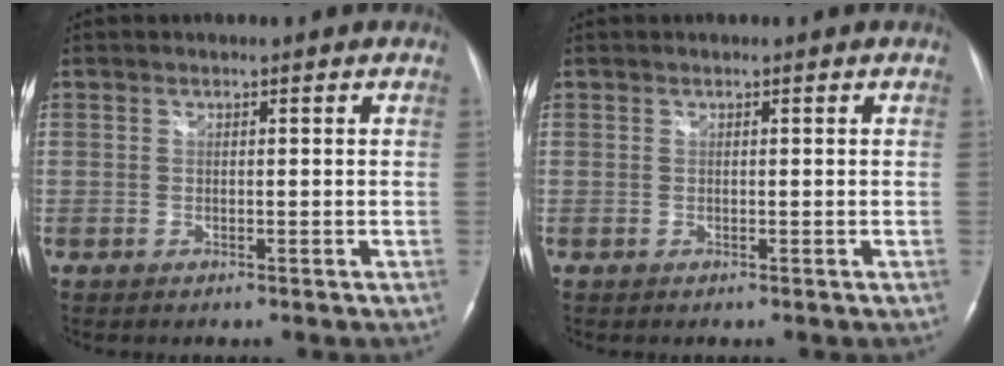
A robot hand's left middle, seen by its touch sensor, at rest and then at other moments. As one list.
[{"total": 0.0}]